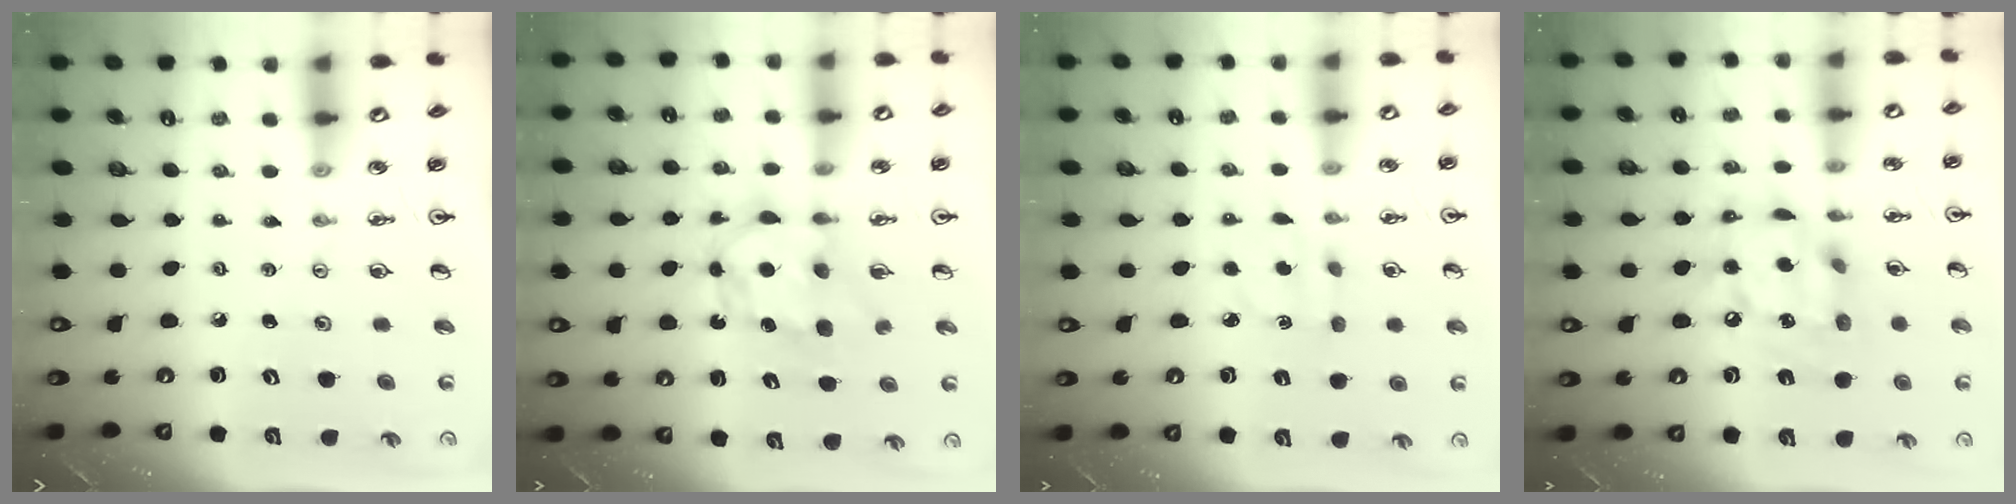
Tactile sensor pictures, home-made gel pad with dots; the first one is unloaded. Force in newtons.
{"total": 6.9, "press": 6.9, "slide": 0.5}
{"total": 2.4, "press": 2.2, "slide": 0.8}
{"total": 13.8, "press": 13.8, "slide": 1.2}